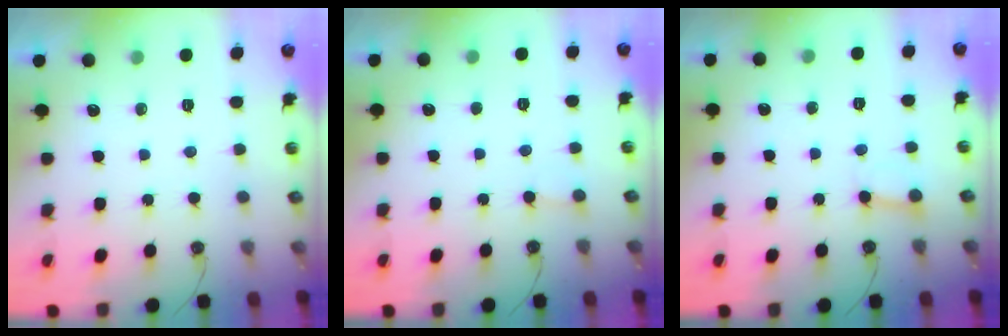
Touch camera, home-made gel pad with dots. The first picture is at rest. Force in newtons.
{"total": 2.0, "press": 2.0, "slide": 0.1}
{"total": 3.3, "press": 3.3, "slide": 0.2}